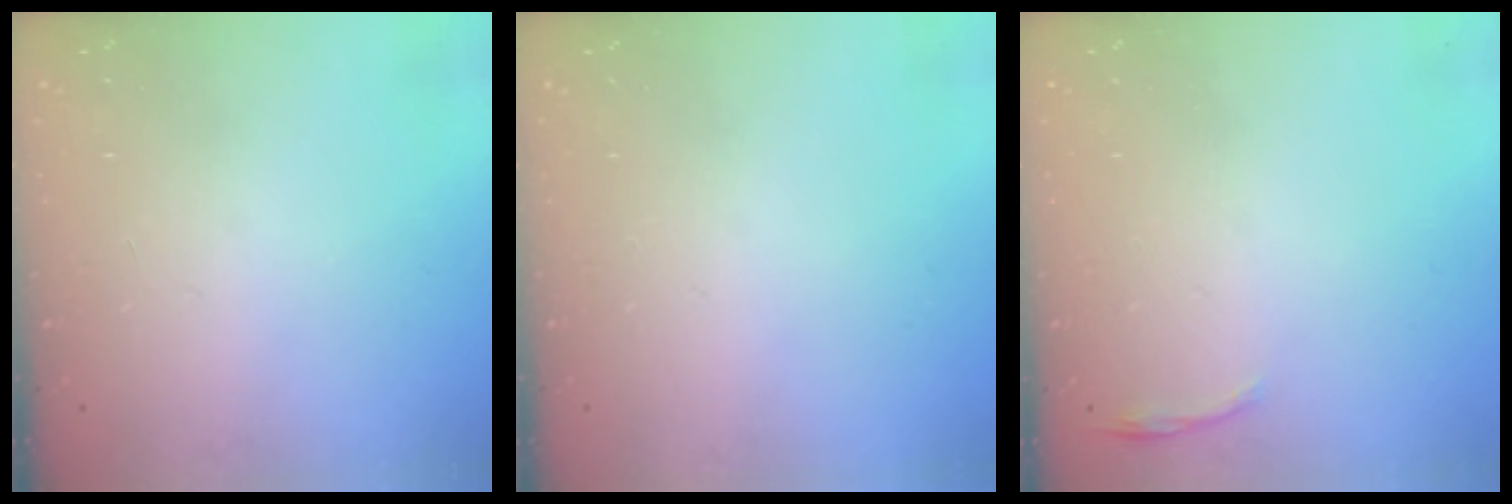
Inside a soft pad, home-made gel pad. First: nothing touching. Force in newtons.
{"total": 0.0}
{"total": 3.6, "press": 3.5, "slide": 0.7}